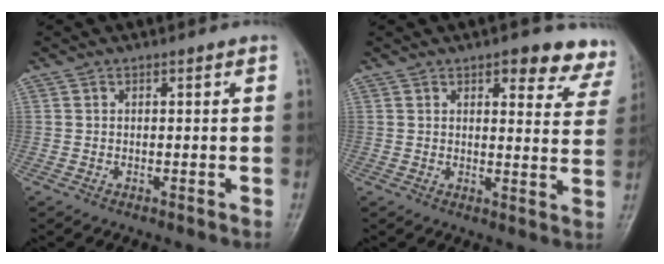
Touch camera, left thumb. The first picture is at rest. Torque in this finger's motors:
{"motor_torque": [0.12, 0.06, -0.01, 0.10, 0.10]}